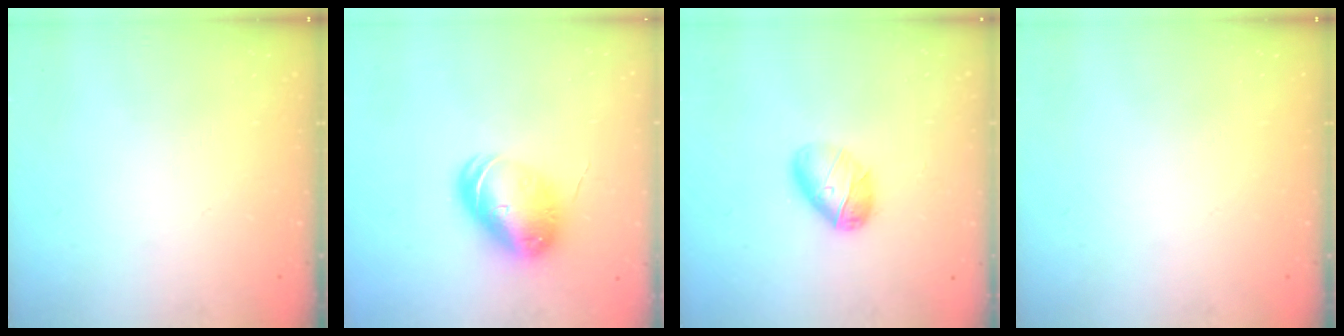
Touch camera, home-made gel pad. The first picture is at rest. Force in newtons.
{"total": 9.6, "press": 9.4, "slide": 1.8}
{"total": 9.9, "press": 9.9, "slide": 0.6}
{"total": 0.0}